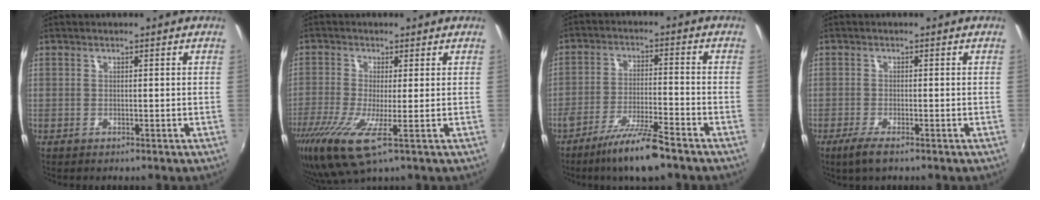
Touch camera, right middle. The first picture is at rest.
{"total": 9.1, "force": [-3.8, 1.3, 8.2], "torque": [-0.184, -0.031, -0.074]}
{"total": 10.1, "force": [-7.7, 0.8, 6.5], "torque": [-0.136, -0.017, -0.134]}
{"total": 3.3, "force": [-2.2, 0.4, 2.4], "torque": [-0.058, -0.011, -0.044]}